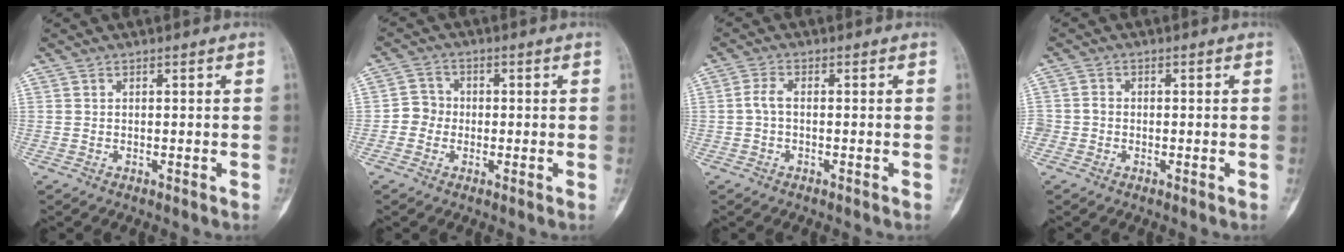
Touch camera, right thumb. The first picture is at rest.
{"total": 3.9, "force": [-0.8, 3.7, 1.1], "torque": [0.005, 0.012, -0.027]}
{"total": 2.3, "force": [-0.4, 1.2, 2.0], "torque": [-0.043, 0.005, -0.012]}
{"total": 2.0, "force": [-0.5, 1.8, 0.7], "torque": [-0.001, 0.007, -0.010]}